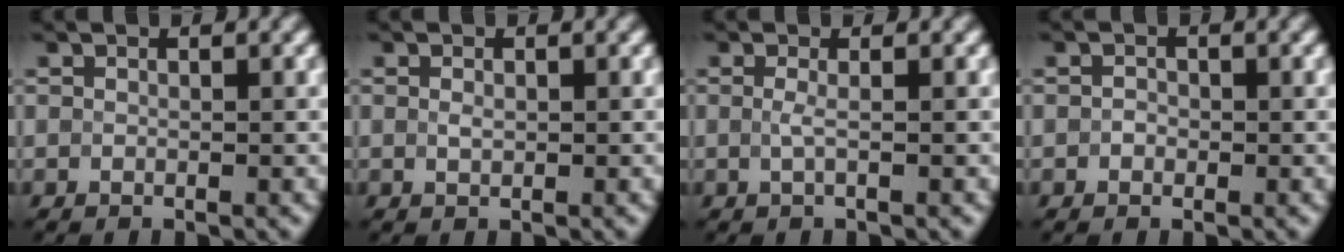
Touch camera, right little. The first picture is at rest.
{"total": 0.7, "force": [0.1, 0.4, 0.6], "torque": [-0.014, 0.001, 0.002]}
{"total": 0.8, "force": [0.0, -0.1, 0.8], "torque": [-0.024, -0.001, 0.001]}
{"total": 0.7, "force": [-0.2, 0.6, 0.3], "torque": [-0.006, 0.000, -0.006]}